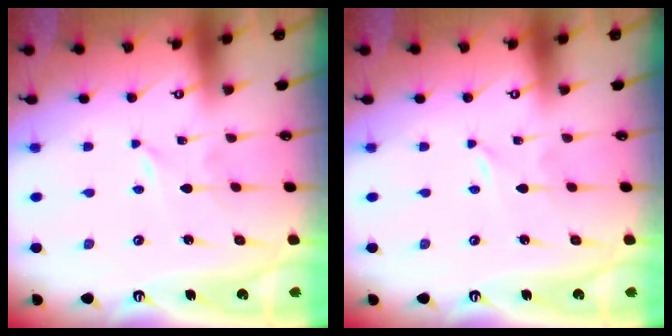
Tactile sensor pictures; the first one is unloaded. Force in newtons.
{"total": 0.0}